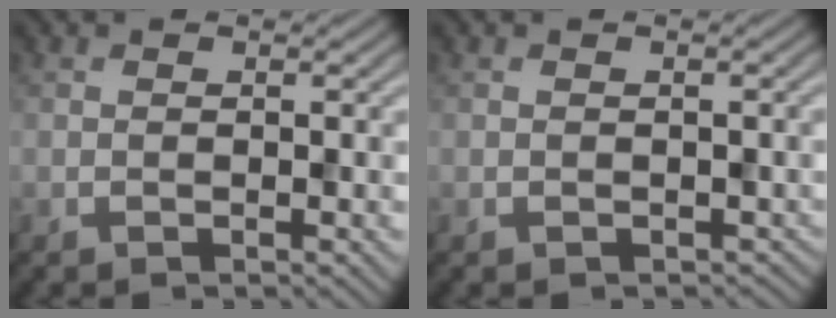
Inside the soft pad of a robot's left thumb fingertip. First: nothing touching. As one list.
[{"total": 0.8, "force": [-0.3, 0.6, 0.3], "torque": [-0.007, -0.008, -0.004]}]